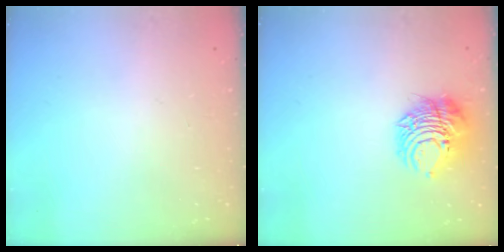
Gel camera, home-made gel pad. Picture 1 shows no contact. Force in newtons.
{"total": 9.3, "press": 9.2, "slide": 1.1}